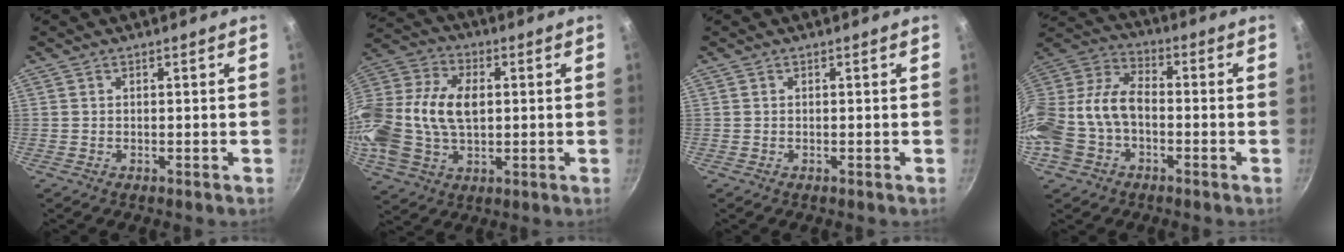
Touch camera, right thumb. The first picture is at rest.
{"total": 21.1, "force": [1.1, 13.9, 15.8], "torque": [-0.327, 0.026, 0.012]}
{"total": 0.0}
{"total": 17.9, "force": [-3.7, 12.5, 12.2], "torque": [-0.252, 0.053, -0.083]}